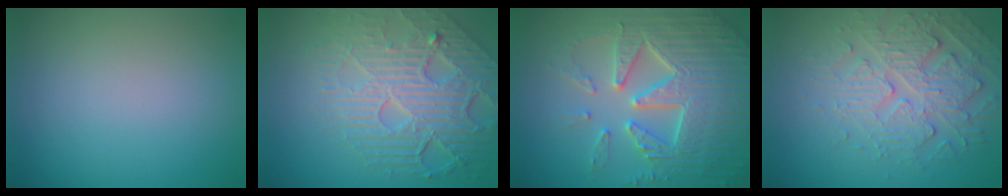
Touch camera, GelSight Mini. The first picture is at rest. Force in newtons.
{"total": 8.7, "press": 5.9, "slide": 6.4}
{"total": 7.7, "press": 7.5, "slide": 1.5}
{"total": 4.8, "press": 4.1, "slide": 2.3}